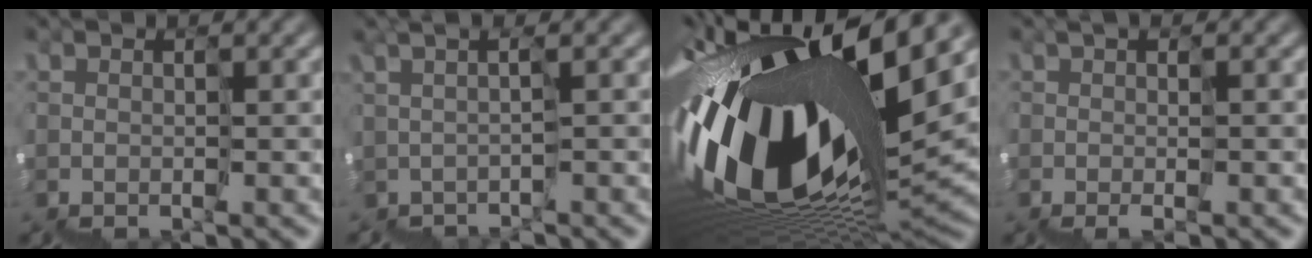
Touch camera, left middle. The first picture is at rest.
{"total": 1.2, "force": [0.6, -1.0, -0.2], "torque": [0.001, 0.009, 0.007]}
{"total": 15.4, "force": [3.0, 6.0, 13.8], "torque": [-0.276, -0.024, 0.062]}
{"total": 0.8, "force": [0.6, -0.3, 0.3], "torque": [0.000, 0.009, 0.019]}